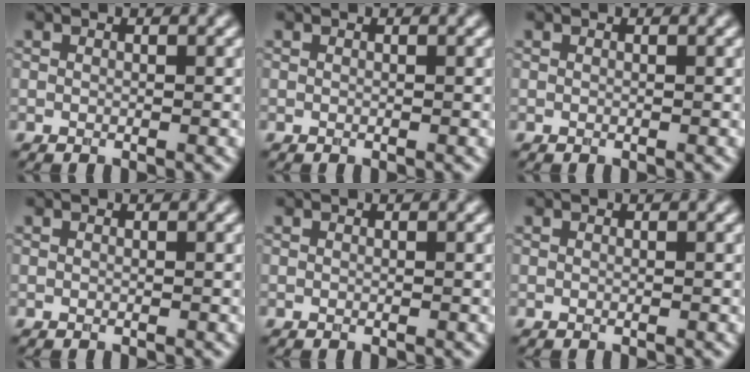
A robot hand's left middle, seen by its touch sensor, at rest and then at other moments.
{"total": 0.0}
{"total": 0.0}
{"total": 0.0}
{"total": 0.0}
{"total": 0.0}